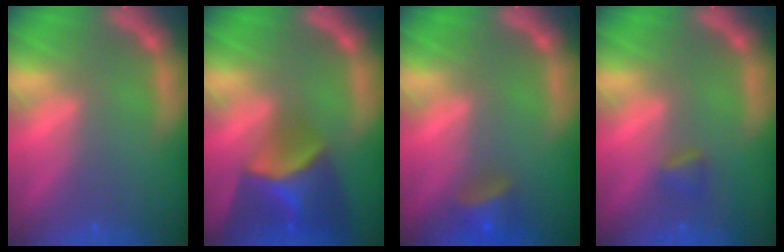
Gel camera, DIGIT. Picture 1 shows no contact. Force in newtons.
{"total": 7.9}
{"total": 3.4}
{"total": 1.4}